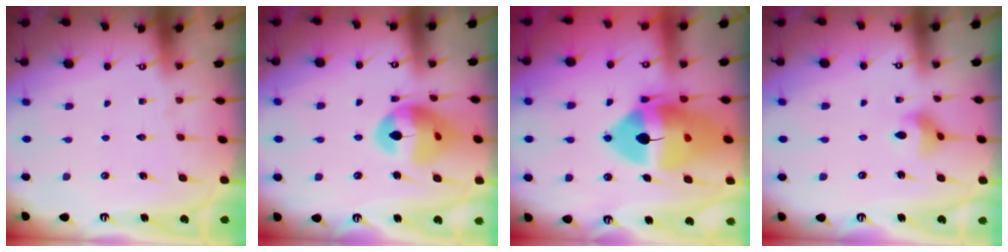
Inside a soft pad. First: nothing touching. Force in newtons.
{"total": 14.6, "press": 14.4, "slide": 2.1}
{"total": 19.6, "press": 19.5, "slide": 2.7}
{"total": 4.6, "press": 4.6, "slide": 0.6}